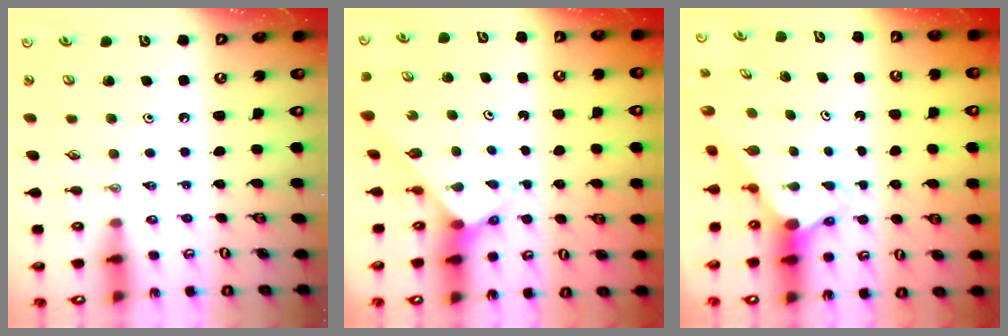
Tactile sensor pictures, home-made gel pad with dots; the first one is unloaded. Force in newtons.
{"total": 2.8, "press": 2.8, "slide": 0.2}
{"total": 2.9, "press": 2.9, "slide": 0.2}